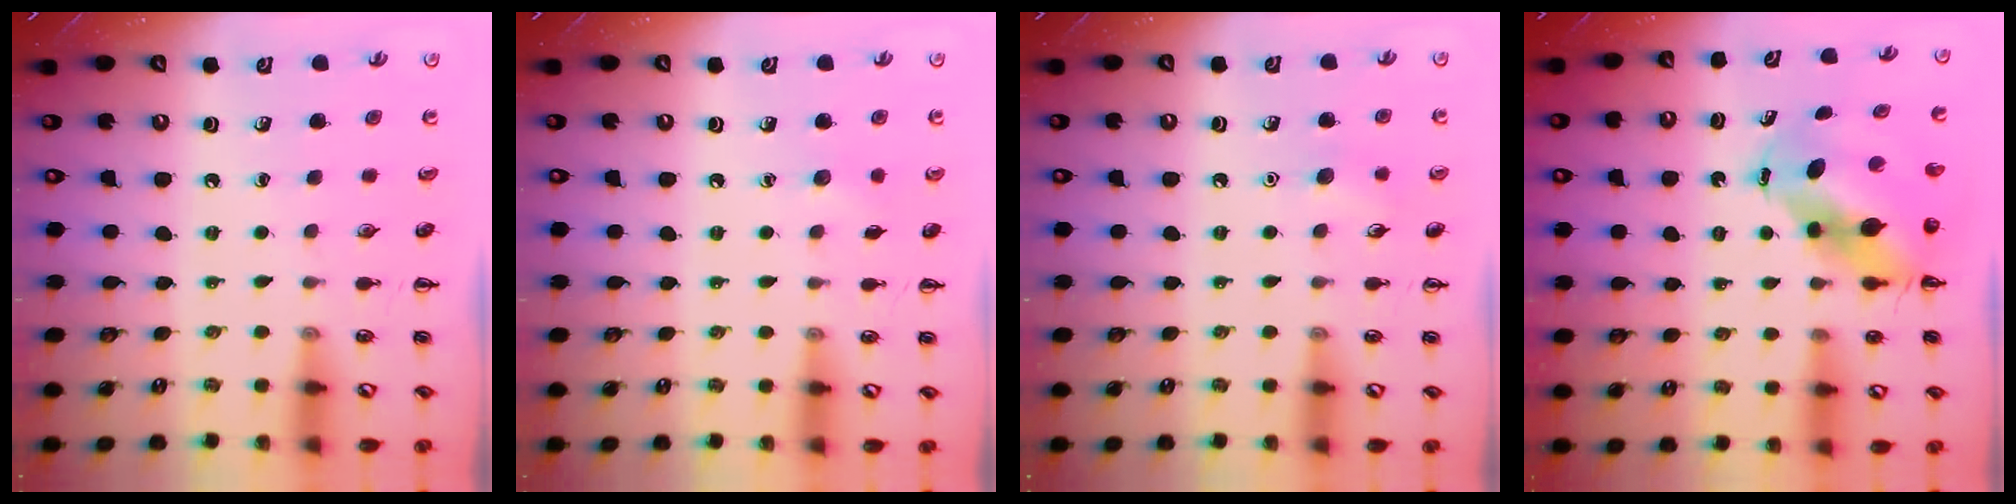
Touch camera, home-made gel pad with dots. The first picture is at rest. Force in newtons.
{"total": 4.3, "press": 4.2, "slide": 1.1}
{"total": 5.2, "press": 5.0, "slide": 1.3}
{"total": 9.1, "press": 8.8, "slide": 2.5}